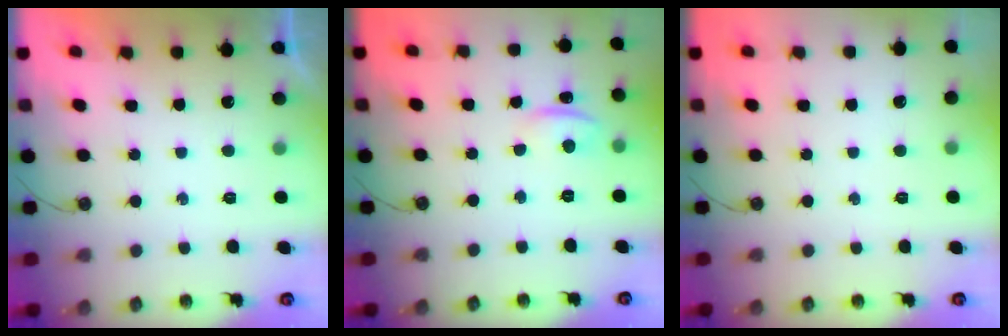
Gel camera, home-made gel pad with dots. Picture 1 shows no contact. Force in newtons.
{"total": 2.2, "press": 1.7, "slide": 1.5}
{"total": 0.0}